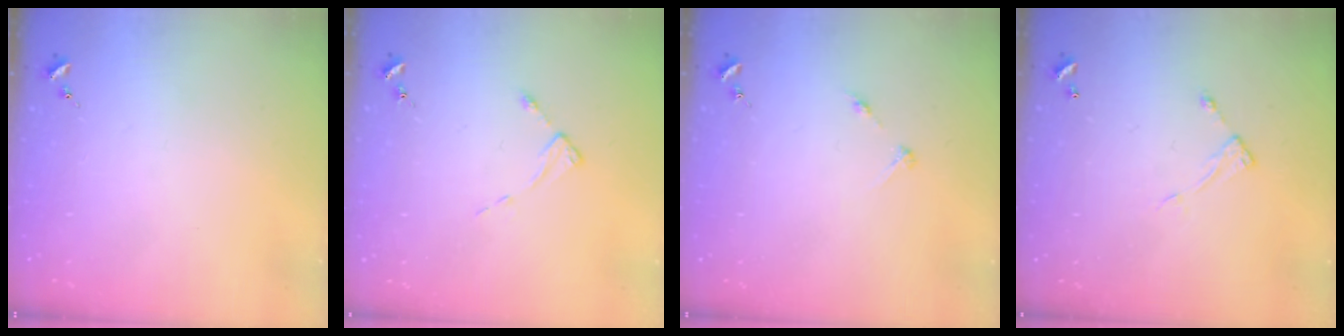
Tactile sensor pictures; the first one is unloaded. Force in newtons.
{"total": 2.6, "press": 2.6, "slide": 0.4}
{"total": 2.8, "press": 2.8, "slide": 0.3}
{"total": 5.0, "press": 5.0, "slide": 0.4}